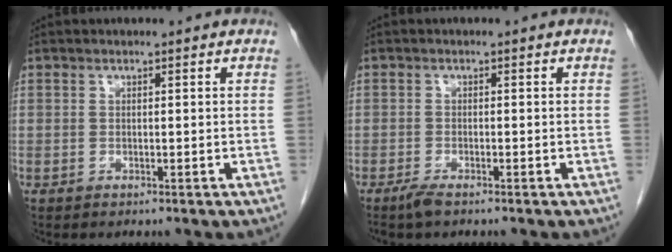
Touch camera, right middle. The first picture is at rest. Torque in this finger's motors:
{"motor_torque": [0.34, -0.14, 0.00, 0.02]}